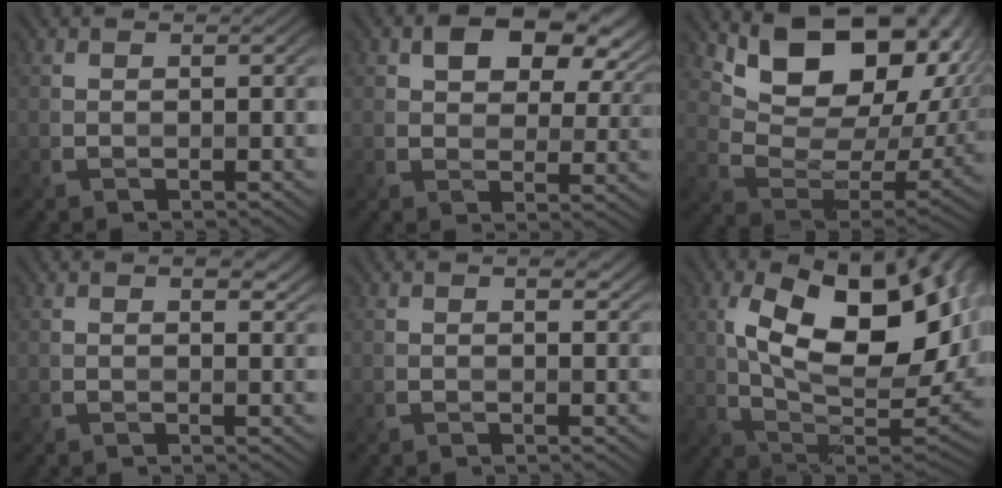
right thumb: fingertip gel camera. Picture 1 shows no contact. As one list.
[{"total": 8.5, "force": [3.8, 5.2, 5.6], "torque": [-0.086, -0.001, 0.060]}, {"total": 14.0, "force": [6.9, 8.2, 8.9], "torque": [-0.136, -0.017, 0.132]}, {"total": 2.9, "force": [1.3, 1.5, 2.0], "torque": [-0.028, -0.001, 0.020]}, {"total": 1.7, "force": [0.8, 0.9, 1.2], "torque": [-0.014, -0.001, 0.012]}, {"total": 18.0, "force": [4.3, 8.6, 15.2], "torque": [-0.250, 0.002, 0.072]}]